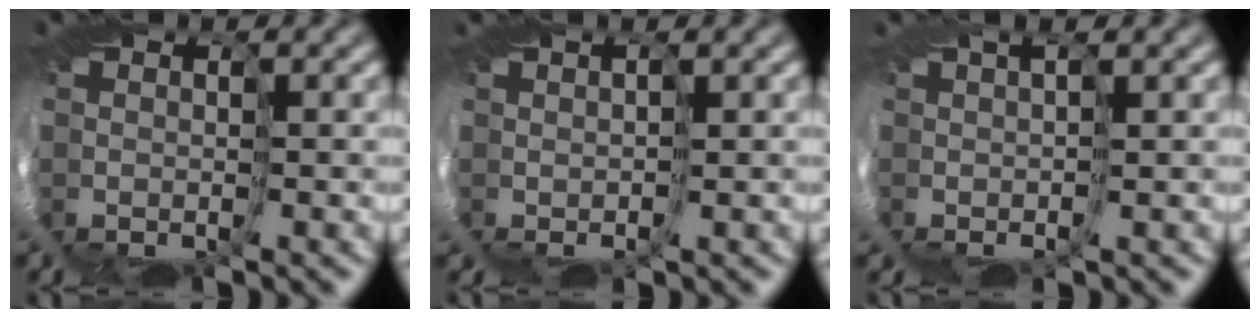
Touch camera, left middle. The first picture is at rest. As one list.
[{"total": 1.8, "force": [0.9, -1.4, -0.7], "torque": [0.019, 0.016, 0.004]}, {"total": 2.5, "force": [0.5, -2.3, -0.8], "torque": [0.034, 0.017, -0.003]}]